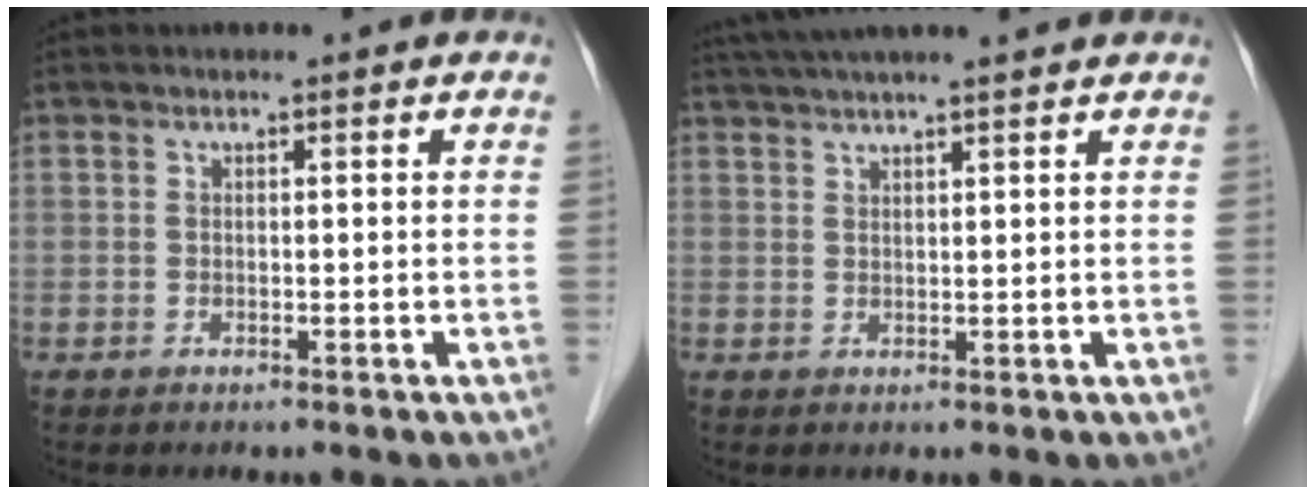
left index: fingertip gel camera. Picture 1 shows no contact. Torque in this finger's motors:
{"motor_torque": [0.95, -1.18, 0.38, 0.10]}